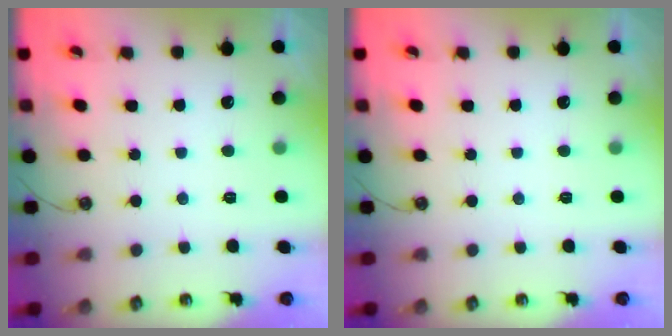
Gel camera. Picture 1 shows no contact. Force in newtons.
{"total": 0.0}